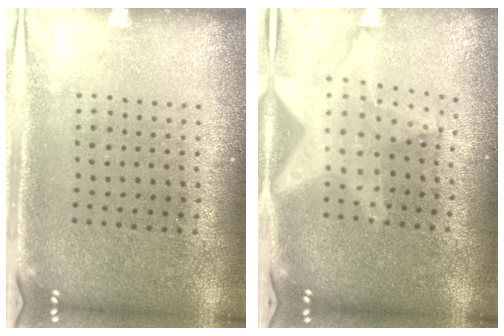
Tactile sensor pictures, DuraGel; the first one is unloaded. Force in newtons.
{"total": 1.9, "press": 1.6, "slide": 0.8}